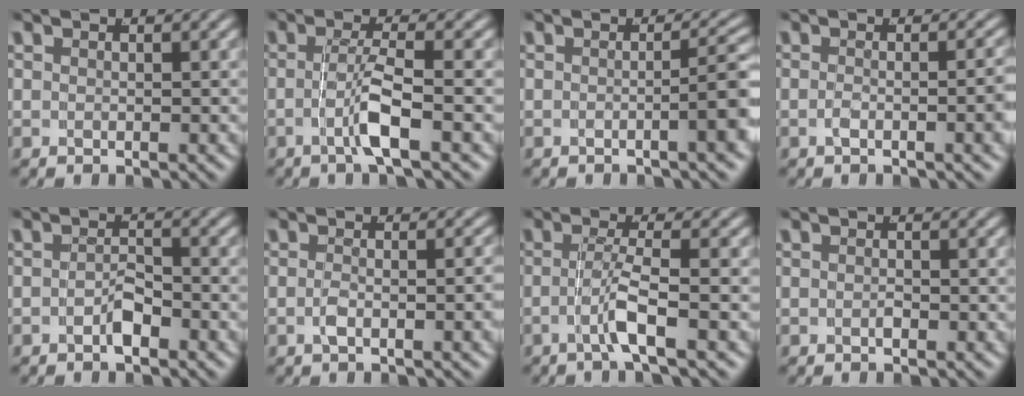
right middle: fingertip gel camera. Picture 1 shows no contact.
{"total": 3.1, "force": [-1.5, -0.3, 2.7], "torque": [-0.045, 0.003, -0.026]}
{"total": 3.6, "force": [-1.0, 0.4, 3.5], "torque": [-0.038, 0.005, -0.017]}
{"total": 2.4, "force": [-1.2, 0.0, 2.1], "torque": [-0.030, -0.004, -0.016]}
{"total": 1.9, "force": [-1.3, 0.8, 1.1], "torque": [-0.014, -0.003, -0.023]}
{"total": 1.8, "force": [-1.2, -0.3, 1.4], "torque": [-0.028, -0.005, -0.015]}
{"total": 2.9, "force": [-1.6, -0.6, 2.3], "torque": [-0.041, 0.001, -0.026]}
{"total": 0.5, "force": [-0.4, 0.2, 0.3], "torque": [-0.006, 0.001, -0.007]}